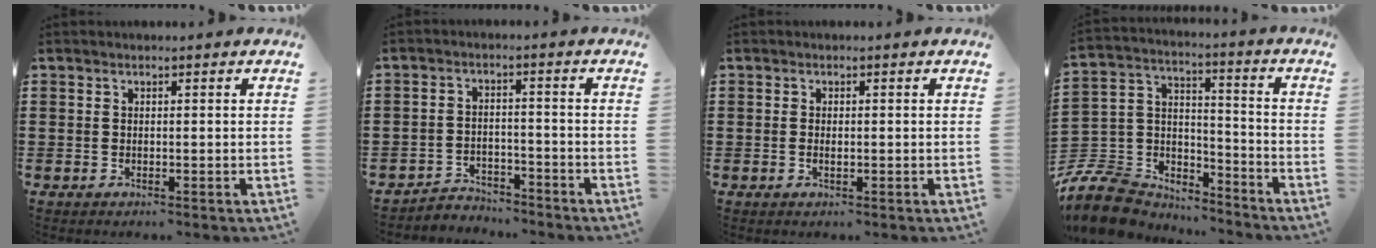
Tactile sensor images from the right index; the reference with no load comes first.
{"total": 3.6, "force": [-3.5, 0.8, -0.1], "torque": [-0.007, 0.003, -0.076]}
{"total": 0.9, "force": [-0.1, 0.4, 0.8], "torque": [-0.016, 0.000, -0.002]}
{"total": 9.8, "force": [-8.7, 4.1, 2.1], "torque": [-0.076, 0.011, -0.173]}